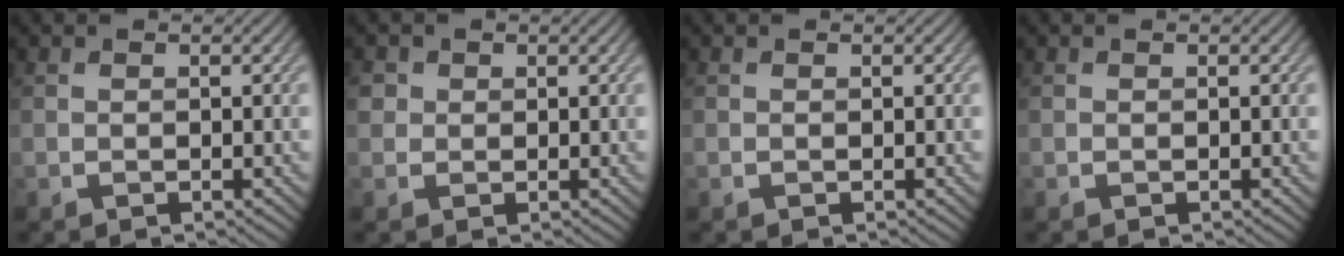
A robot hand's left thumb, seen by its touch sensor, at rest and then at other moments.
{"total": 1.6, "force": [0.5, 1.4, 0.4], "torque": [-0.009, 0.002, 0.007]}
{"total": 0.0}
{"total": 0.0}